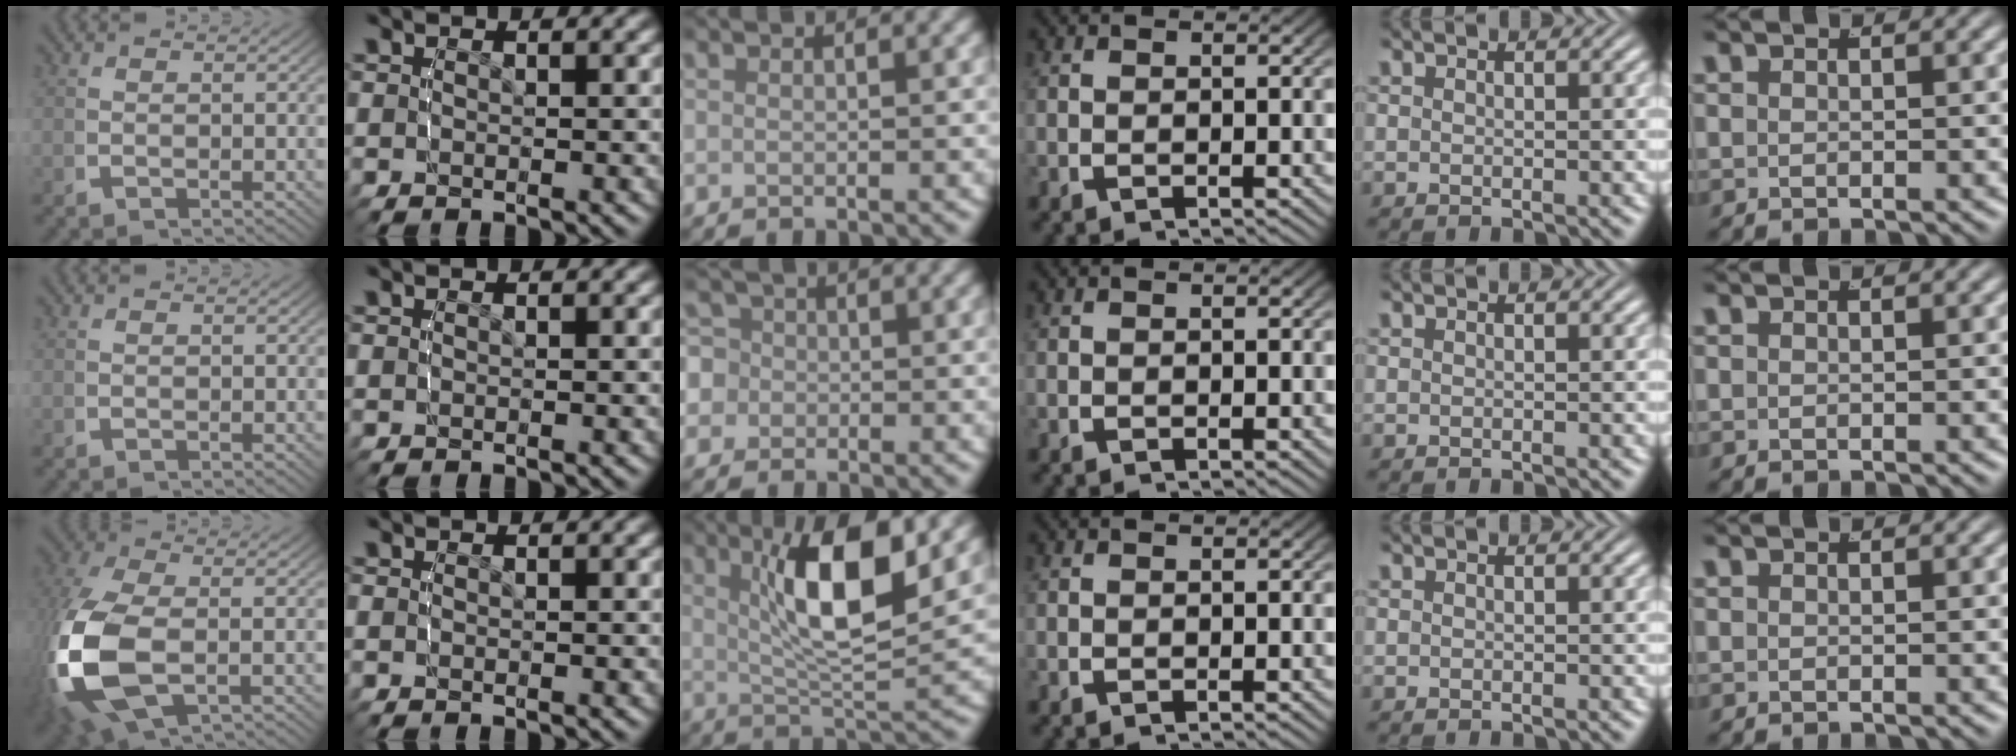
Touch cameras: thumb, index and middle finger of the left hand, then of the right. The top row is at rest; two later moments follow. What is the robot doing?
{"motion": "lift_and_place", "object": "glue stick"}